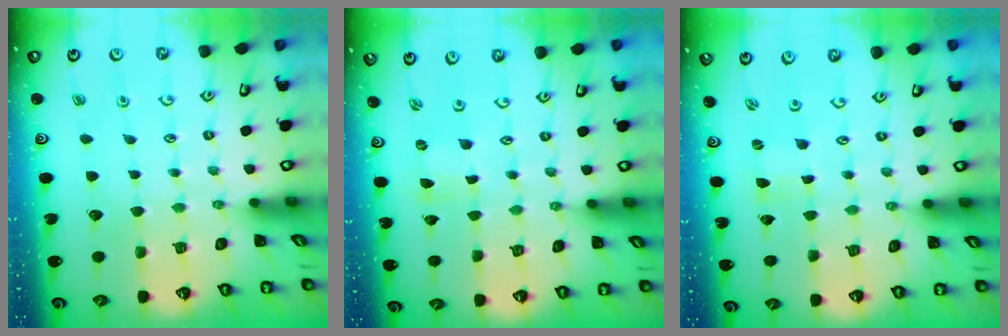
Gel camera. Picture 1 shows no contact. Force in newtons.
{"total": 0.0}
{"total": 0.0}